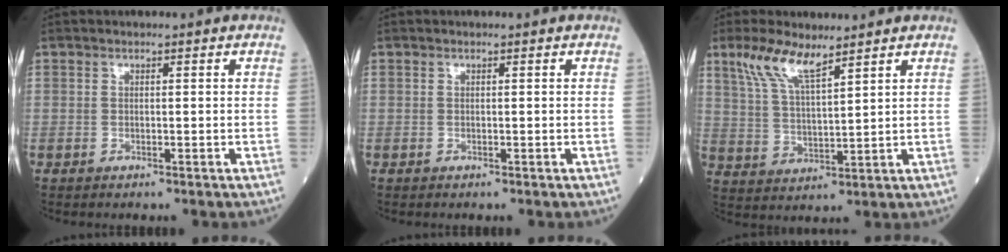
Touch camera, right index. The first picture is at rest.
{"total": 0.0}
{"total": 7.7, "force": [5.4, 1.3, 5.3], "torque": [-0.120, 0.005, 0.114]}